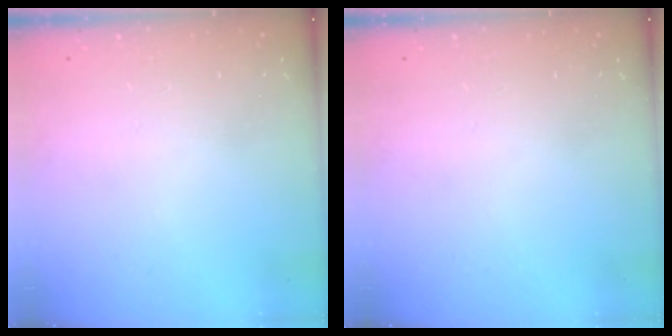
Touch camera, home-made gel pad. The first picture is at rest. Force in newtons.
{"total": 0.0}